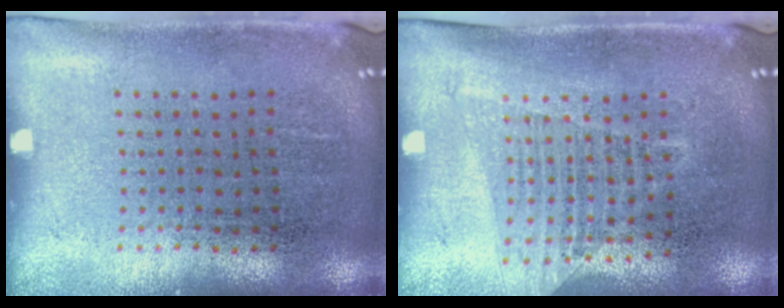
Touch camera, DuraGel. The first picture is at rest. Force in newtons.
{"total": 1.3, "press": 1.2, "slide": 0.4}